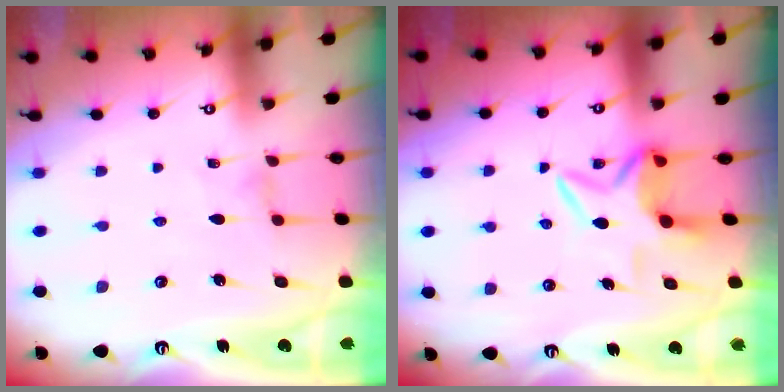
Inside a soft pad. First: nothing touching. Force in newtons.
{"total": 6.4, "press": 6.4, "slide": 0.7}